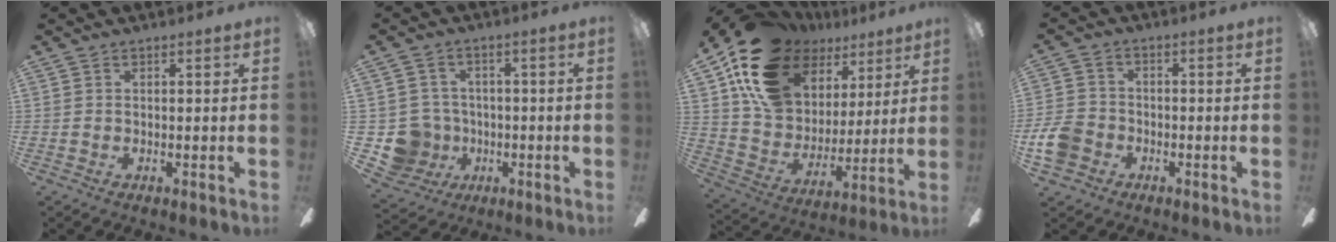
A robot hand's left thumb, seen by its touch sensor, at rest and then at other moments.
{"total": 8.6, "force": [-1.8, 8.3, 1.4], "torque": [-0.072, 0.016, -0.025]}
{"total": 19.8, "force": [11.6, 13.2, 9.1], "torque": [-0.171, -0.059, 0.220]}
{"total": 7.7, "force": [-3.0, 6.1, 3.7], "torque": [-0.098, 0.023, -0.057]}